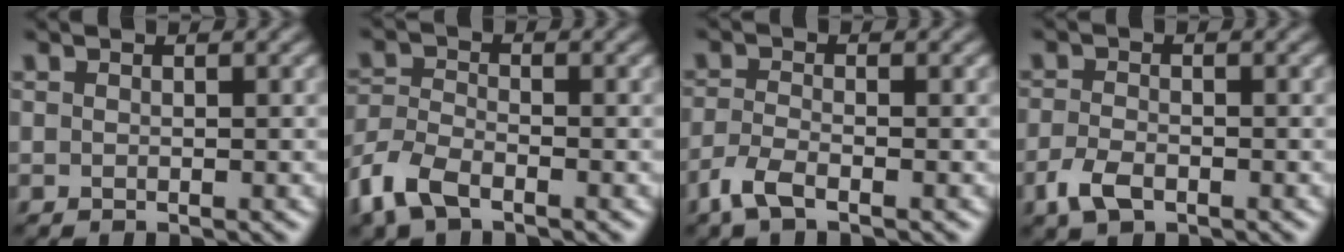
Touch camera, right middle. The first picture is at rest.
{"total": 4.3, "force": [-2.9, 2.0, 2.5], "torque": [-0.060, -0.006, -0.071]}
{"total": 2.7, "force": [-1.8, 0.8, 1.8], "torque": [-0.048, -0.005, -0.046]}
{"total": 2.8, "force": [-1.5, 1.5, 1.8], "torque": [-0.042, -0.003, -0.035]}